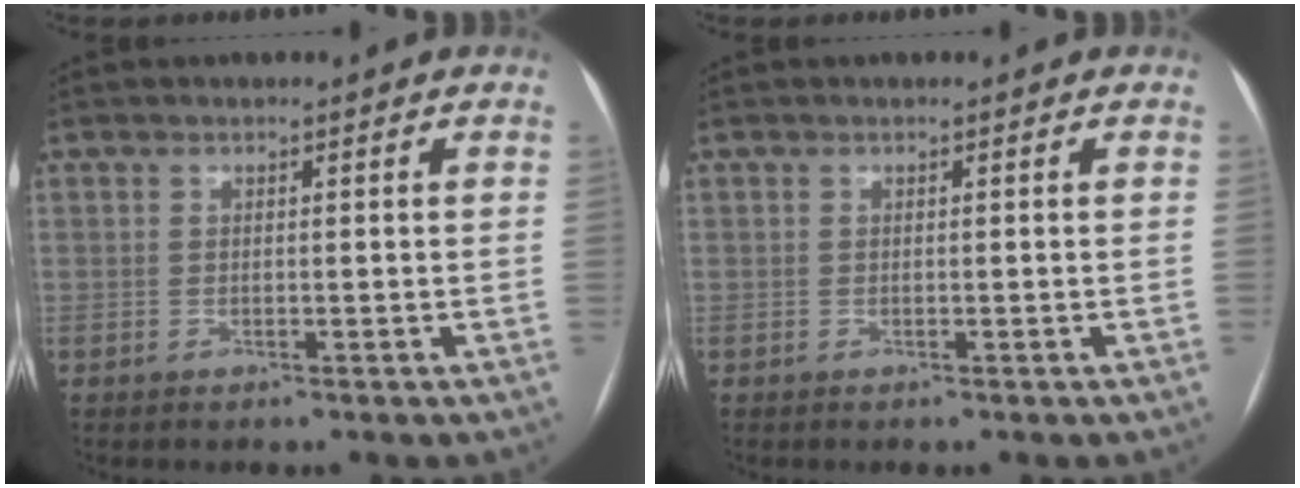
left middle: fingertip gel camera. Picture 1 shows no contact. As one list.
[{"total": 0.0}]